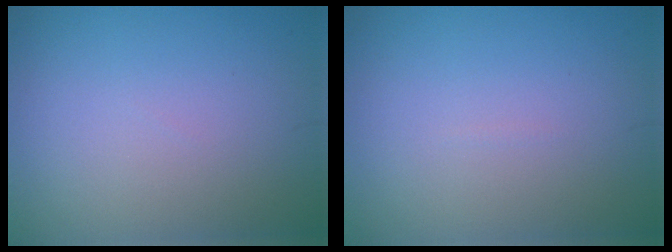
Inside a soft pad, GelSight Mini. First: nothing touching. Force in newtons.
{"total": 0.0}